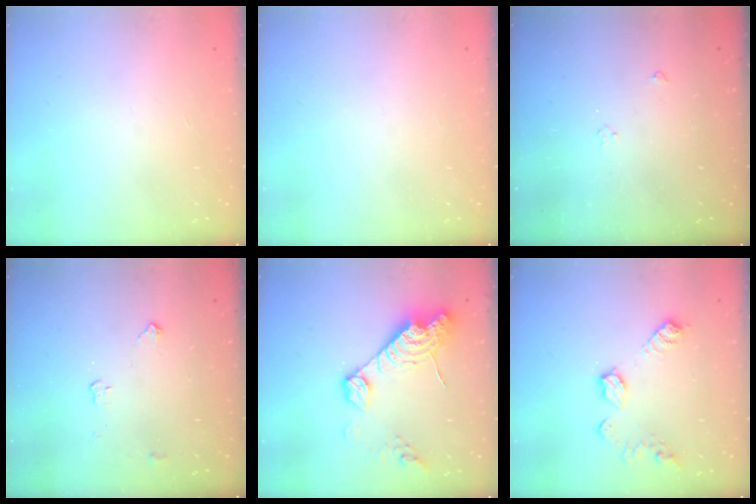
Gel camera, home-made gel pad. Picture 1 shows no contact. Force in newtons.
{"total": 0.0}
{"total": 3.0, "press": 2.9, "slide": 0.5}
{"total": 2.6, "press": 2.6, "slide": 0.4}
{"total": 14.8, "press": 14.8, "slide": 1.3}
{"total": 10.0, "press": 10.0, "slide": 0.3}